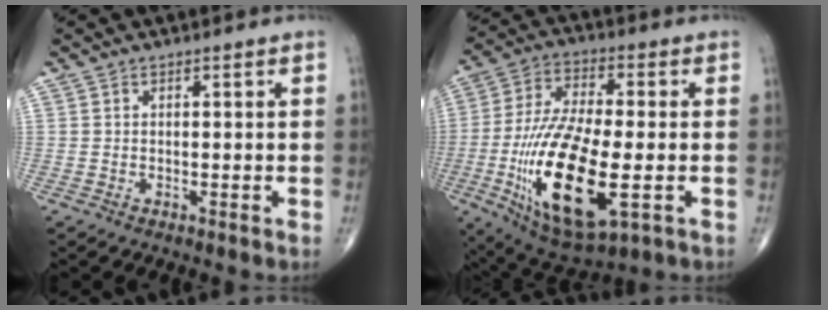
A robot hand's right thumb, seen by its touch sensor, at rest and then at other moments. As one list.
[{"total": 22.2, "force": [-5.0, 8.3, 20.0], "torque": [-0.405, -0.005, -0.073]}]